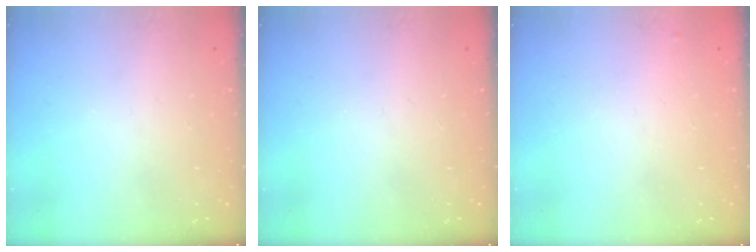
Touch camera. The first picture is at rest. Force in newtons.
{"total": 0.0}
{"total": 3.2, "press": 3.2, "slide": 0.4}